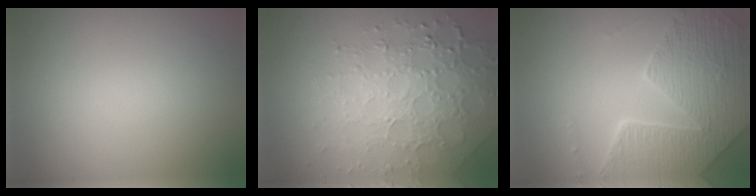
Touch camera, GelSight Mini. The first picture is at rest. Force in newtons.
{"total": 6.4, "press": 4.9, "slide": 4.2}
{"total": 7.3, "press": 5.5, "slide": 4.7}